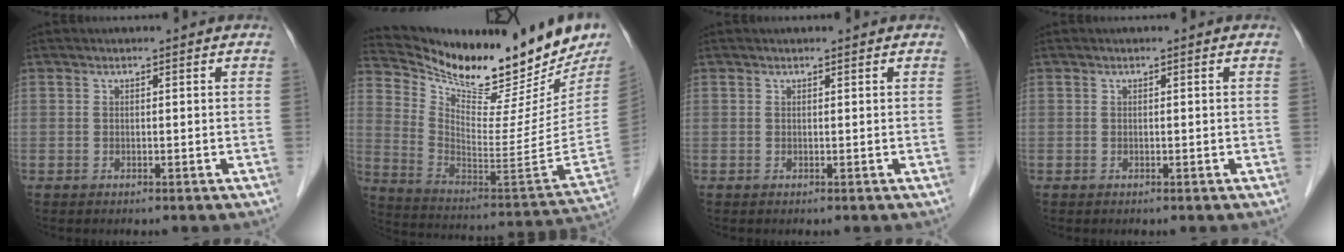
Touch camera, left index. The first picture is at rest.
{"total": 24.9, "force": [21.7, 3.6, 11.7], "torque": [-0.200, -0.081, 0.321]}
{"total": 0.7, "force": [0.7, 0.1, 0.1], "torque": [-0.008, 0.005, 0.009]}
{"total": 0.0}